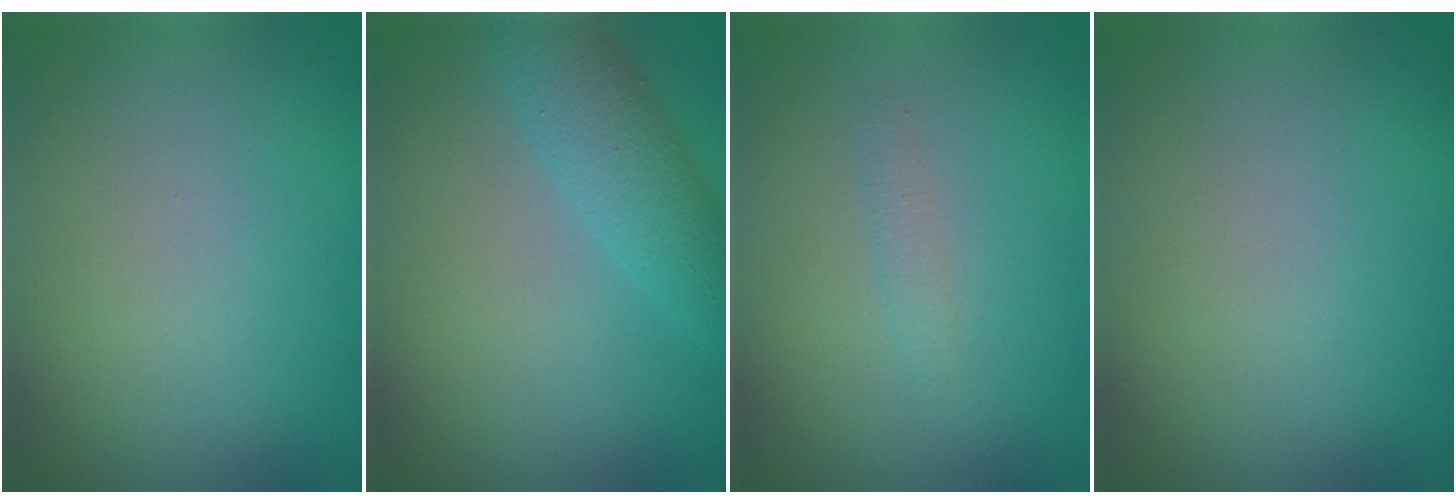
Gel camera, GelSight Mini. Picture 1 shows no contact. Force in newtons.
{"total": 3.9, "press": 3.9, "slide": 0.1}
{"total": 0.9, "press": 0.9, "slide": 0.0}
{"total": 0.0}